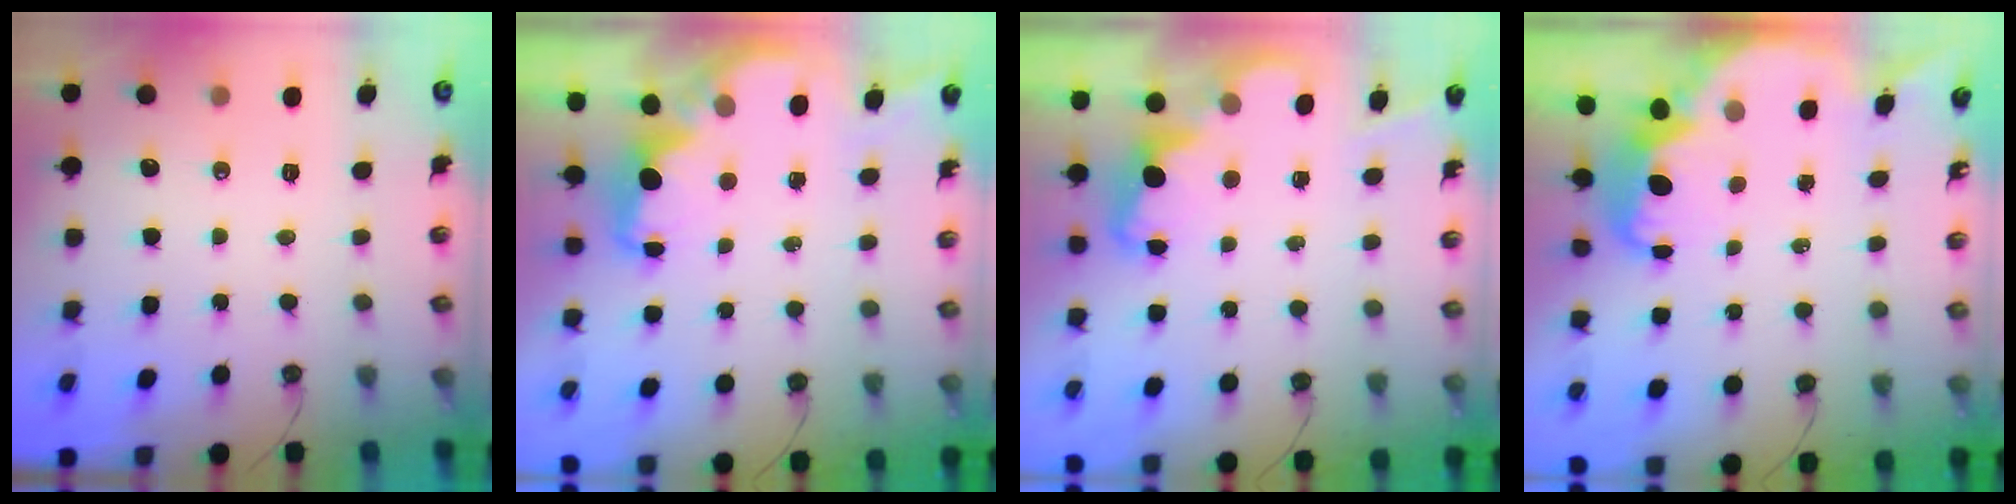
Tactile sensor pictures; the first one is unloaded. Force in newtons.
{"total": 2.1, "press": 2.0, "slide": 0.8}
{"total": 2.3, "press": 2.3, "slide": 0.5}
{"total": 3.8, "press": 3.8, "slide": 0.4}